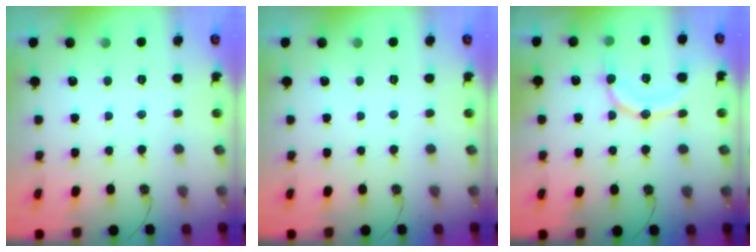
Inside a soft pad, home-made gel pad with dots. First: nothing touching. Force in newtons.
{"total": 0.0}
{"total": 15.7, "press": 15.4, "slide": 2.8}